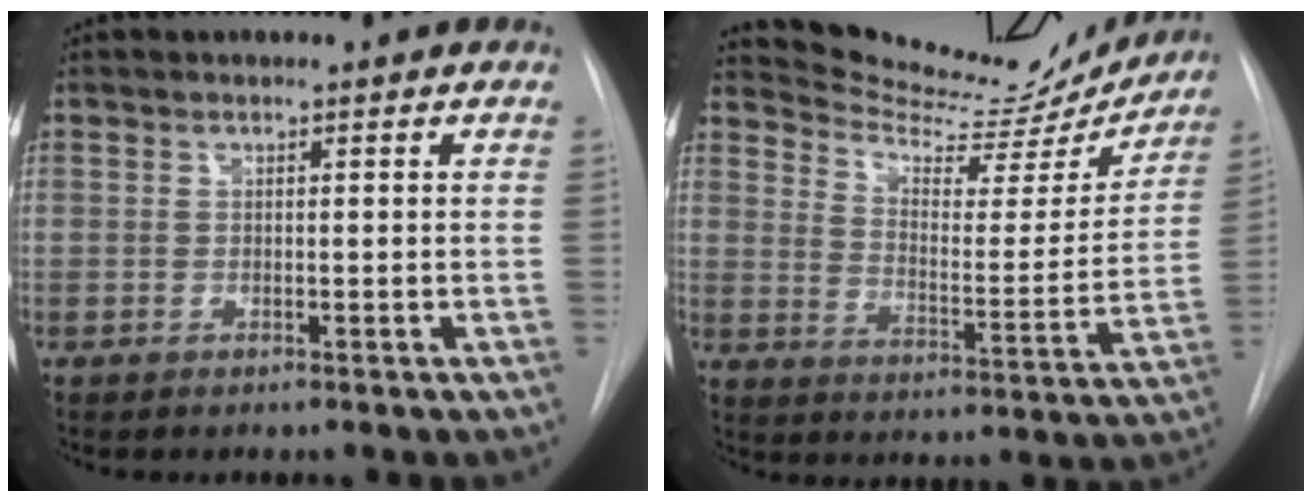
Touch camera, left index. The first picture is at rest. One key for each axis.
{"total": 18.3, "fx": 17.5, "fy": 3.6, "fz": 3.6, "tx": -0.052, "ty": -0.051, "tz": 0.231}